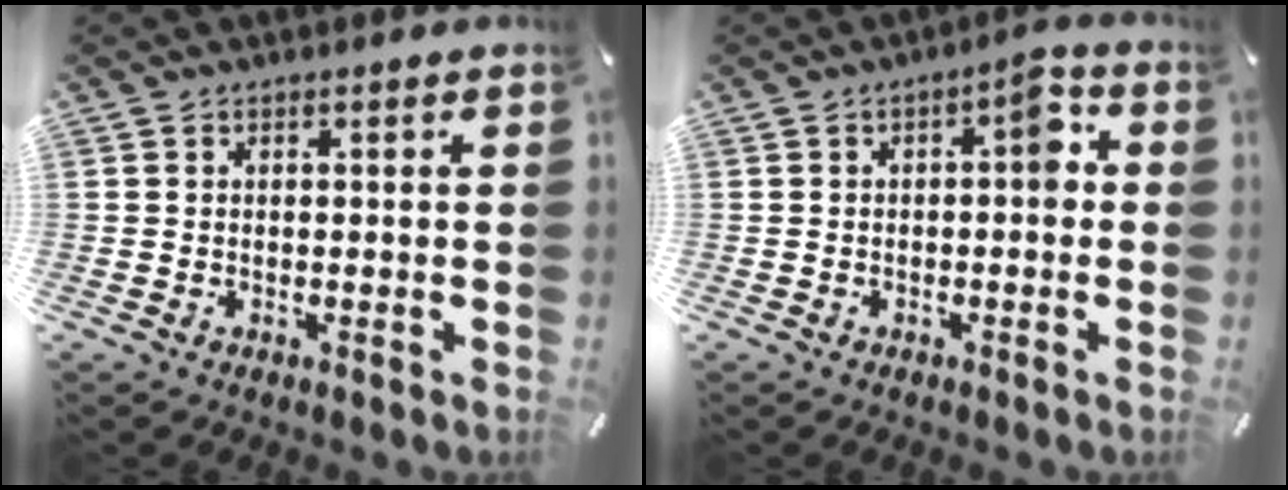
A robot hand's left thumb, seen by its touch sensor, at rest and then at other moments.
{"total": 5.9, "force": [-0.1, 2.5, 5.3], "torque": [-0.062, 0.004, -0.013]}